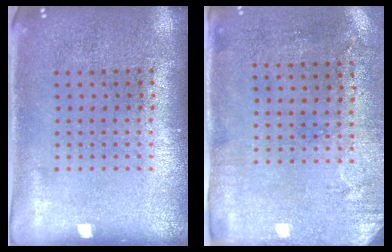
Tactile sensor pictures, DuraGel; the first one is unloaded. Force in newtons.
{"total": 2.9, "press": 2.4, "slide": 1.7}